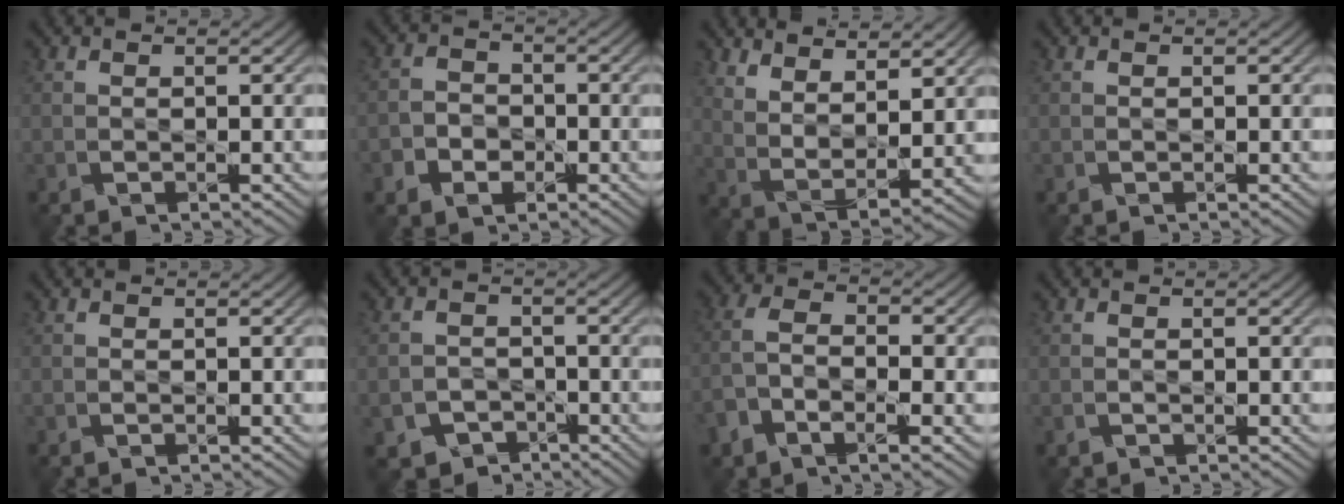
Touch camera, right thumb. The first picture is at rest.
{"total": 3.6, "force": [-1.7, 2.8, 1.4], "torque": [-0.021, -0.004, -0.040]}
{"total": 8.0, "force": [5.8, 2.3, 5.0], "torque": [-0.109, -0.017, 0.114]}
{"total": 0.0}
{"total": 0.0}
{"total": 4.3, "force": [-2.6, 3.2, 1.1], "torque": [-0.021, -0.003, -0.043]}
{"total": 5.9, "force": [-2.7, 2.7, 4.5], "torque": [-0.096, -0.007, -0.057]}
{"total": 0.5, "force": [-0.2, 0.4, 0.2], "torque": [-0.005, -0.003, -0.004]}